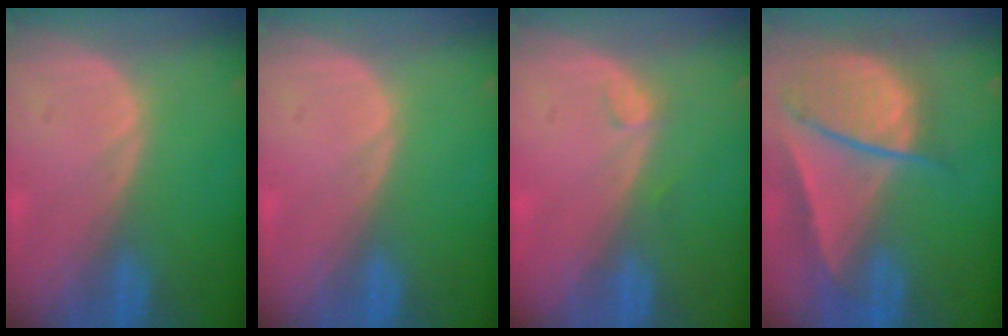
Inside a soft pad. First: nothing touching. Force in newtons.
{"total": 0.0}
{"total": 1.3, "press": 1.1, "slide": 0.5}
{"total": 9.5, "press": 8.1, "slide": 4.9}